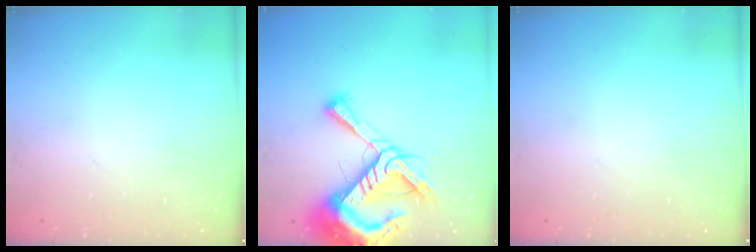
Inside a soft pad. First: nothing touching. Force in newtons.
{"total": 17.4, "press": 17.3, "slide": 1.8}
{"total": 0.0}